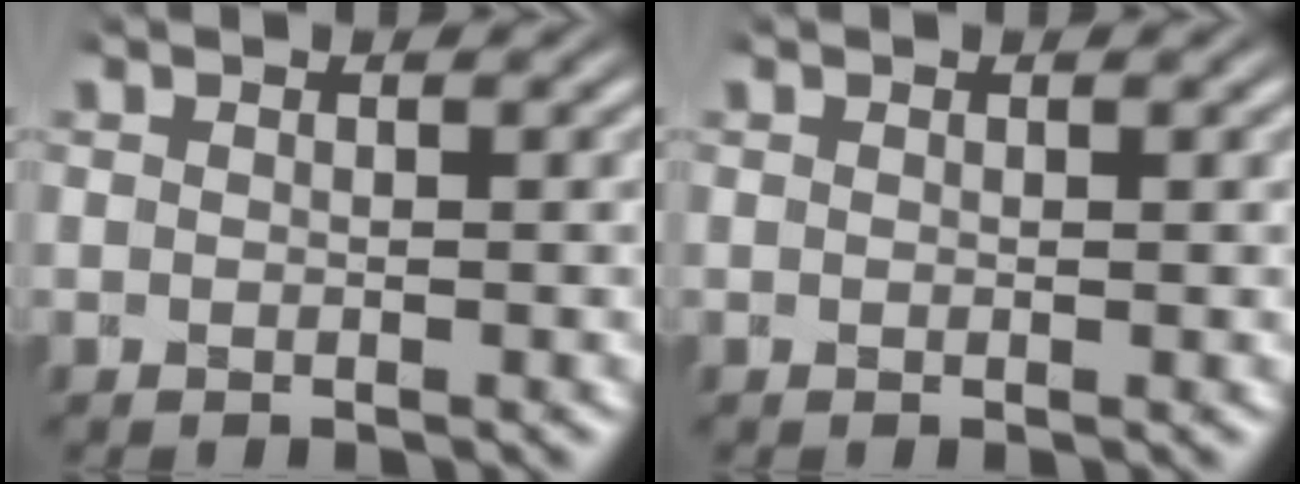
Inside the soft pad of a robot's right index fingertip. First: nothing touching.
{"total": 0.0}